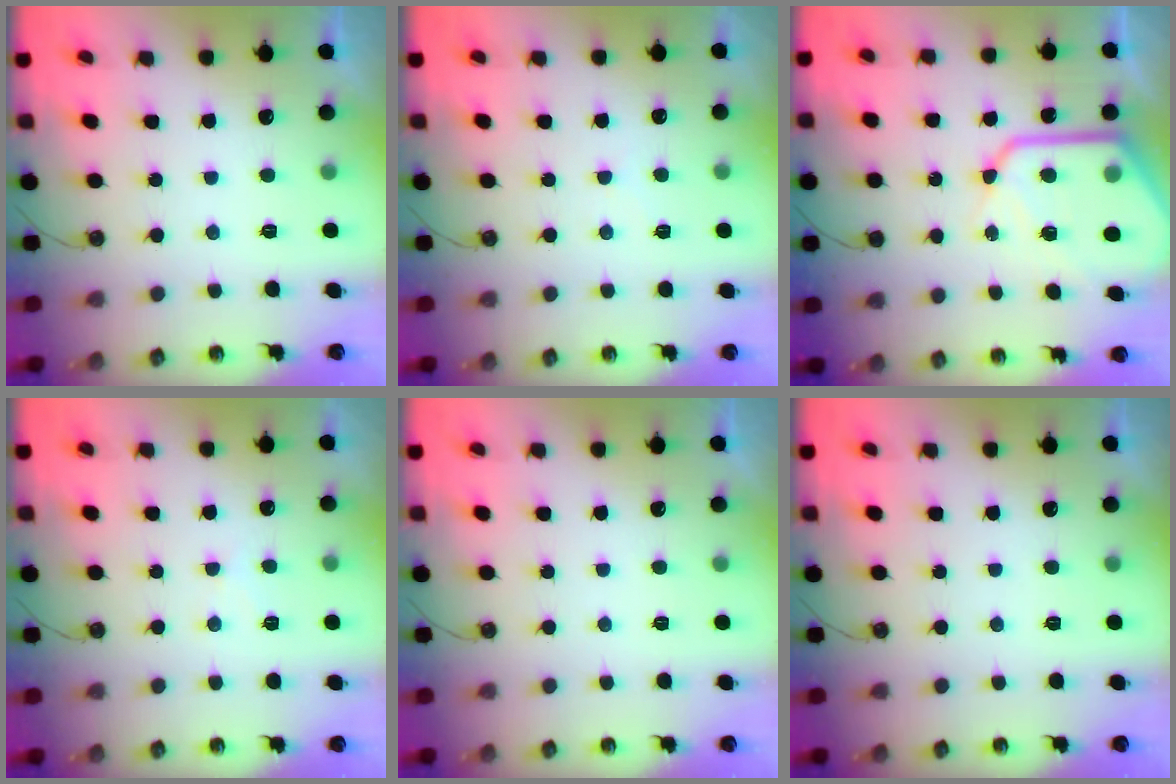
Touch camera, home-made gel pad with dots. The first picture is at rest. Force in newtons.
{"total": 3.1, "press": 3.1, "slide": 0.5}
{"total": 16.9, "press": 16.8, "slide": 1.8}
{"total": 6.1, "press": 6.0, "slide": 1.0}
{"total": 0.0}
{"total": 0.0}